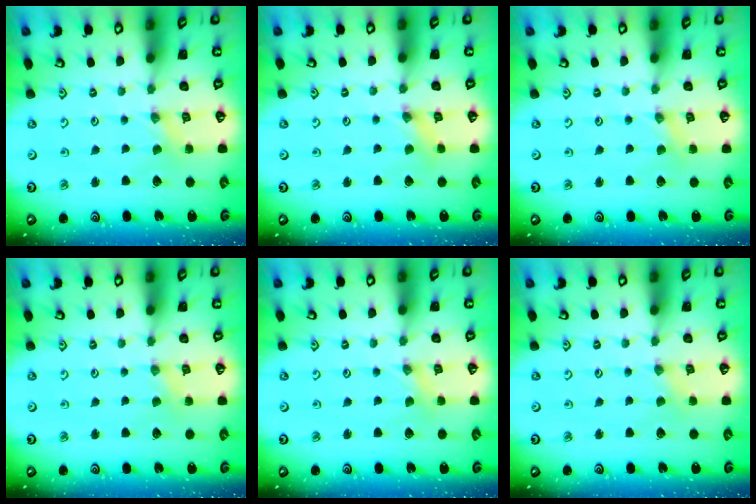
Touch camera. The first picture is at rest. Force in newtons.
{"total": 1.2, "press": 1.1, "slide": 0.2}
{"total": 0.7, "press": 0.7, "slide": 0.1}
{"total": 1.3, "press": 1.2, "slide": 0.2}
{"total": 0.0}
{"total": 0.0}